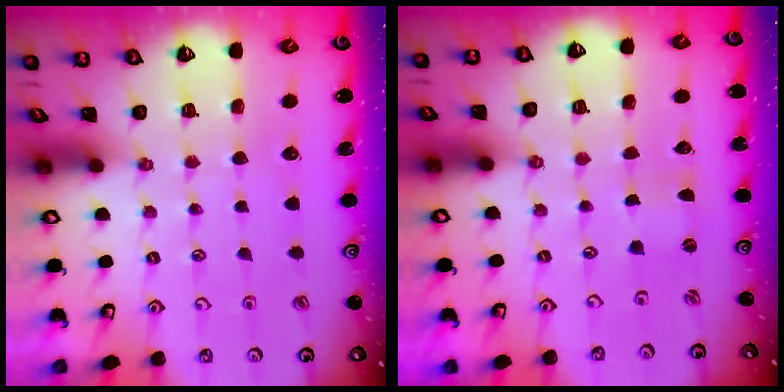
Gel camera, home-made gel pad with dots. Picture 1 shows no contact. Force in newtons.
{"total": 0.0}